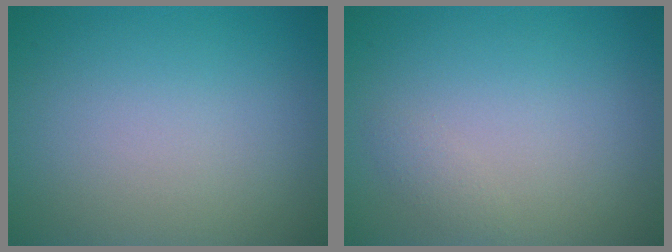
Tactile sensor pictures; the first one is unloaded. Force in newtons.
{"total": 0.7, "press": 0.7, "slide": 0.0}